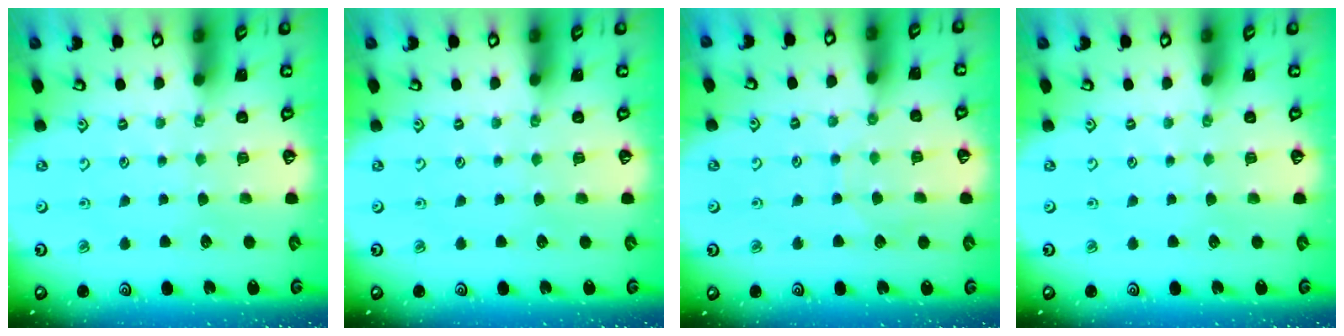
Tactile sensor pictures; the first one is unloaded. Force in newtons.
{"total": 0.0}
{"total": 3.8, "press": 3.8, "slide": 0.4}
{"total": 0.0}